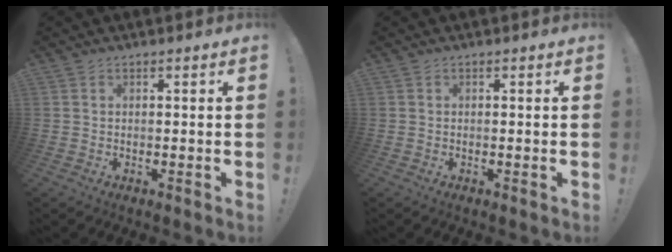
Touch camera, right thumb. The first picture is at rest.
{"total": 0.0}